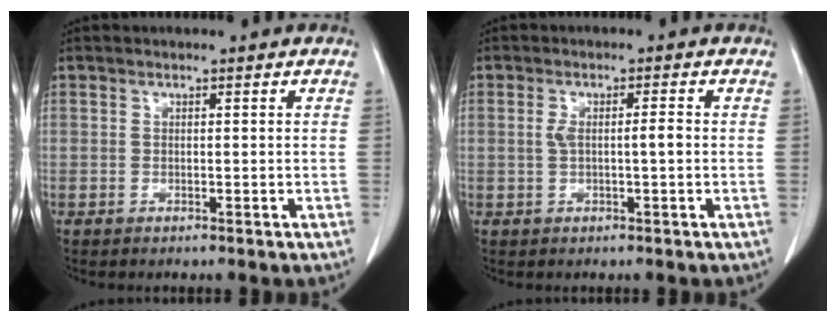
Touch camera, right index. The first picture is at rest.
{"total": 3.0, "force": [-0.1, 0.5, 3.0], "torque": [-0.059, 0.007, 0.001]}